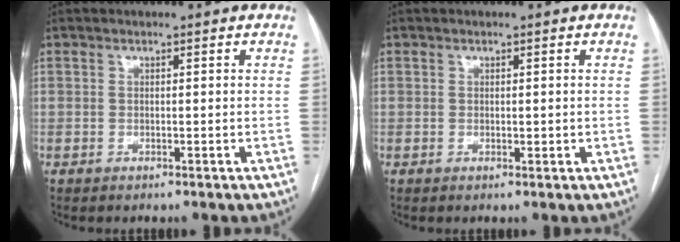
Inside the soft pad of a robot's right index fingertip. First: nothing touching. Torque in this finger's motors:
{"motor_torque": [-0.20, 0.49, 0.00, 0.02]}